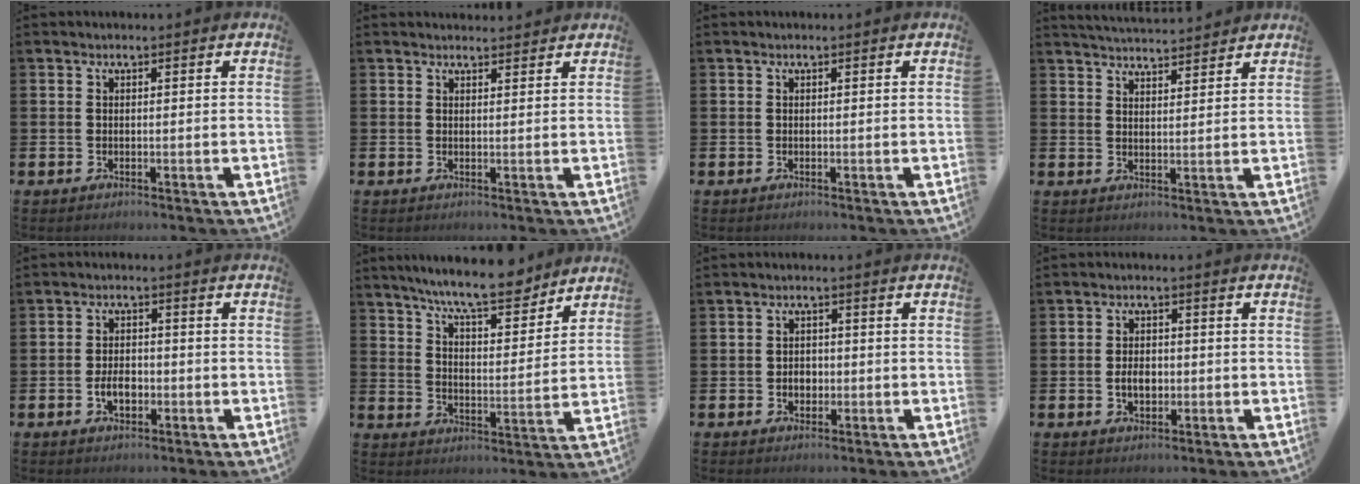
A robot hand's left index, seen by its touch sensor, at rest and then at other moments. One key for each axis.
{"total": 1.6, "fx": 1.5, "fy": 0.3, "fz": 0.0, "tx": 0.006, "ty": -0.006, "tz": 0.026}
{"total": 0.0}
{"total": 4.2, "fx": 4.2, "fy": 0.1, "fz": 0.1, "tx": -0.011, "ty": -0.025, "tz": 0.075}
{"total": 3.4, "fx": -1.0, "fy": 2.0, "fz": 2.5, "tx": -0.035, "ty": -0.001, "tz": -0.021}
{"total": 9.2, "fx": 8.5, "fy": 1.2, "fz": 3.3, "tx": -0.079, "ty": -0.046, "tz": 0.151}
{"total": 2.3, "fx": -0.4, "fy": 1.8, "fz": 1.3, "tx": -0.007, "ty": -0.003, "tz": -0.015}
{"total": 3.2, "fx": -0.5, "fy": 2.1, "fz": 2.3, "tx": -0.025, "ty": -0.003, "tz": -0.015}